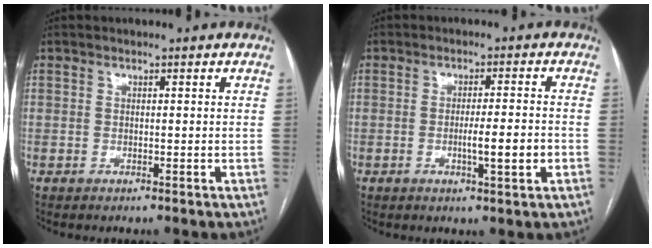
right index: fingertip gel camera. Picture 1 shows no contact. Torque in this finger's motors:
{"motor_torque": [0.87, -0.28, 0.49, 0.08]}